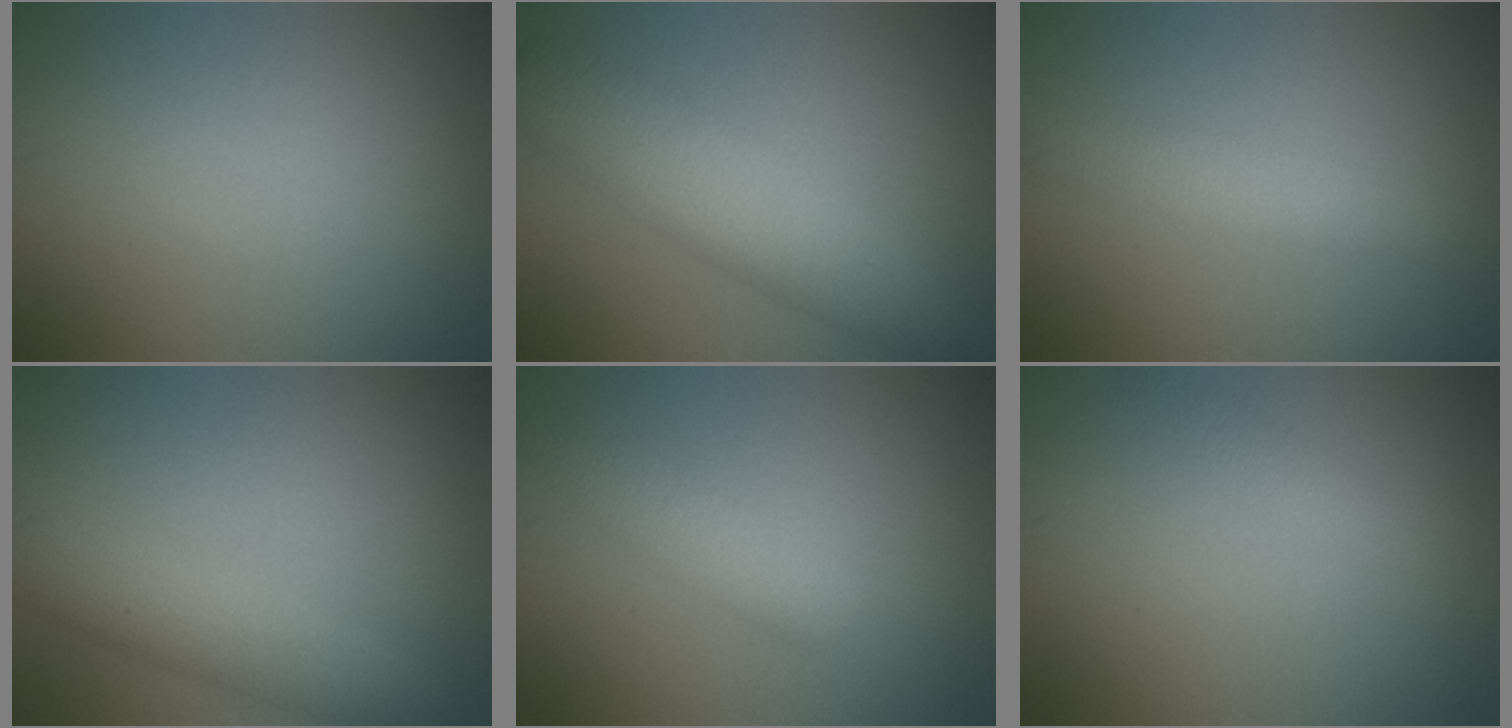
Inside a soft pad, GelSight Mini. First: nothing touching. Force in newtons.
{"total": 6.2, "press": 6.2, "slide": 0.1}
{"total": 2.7, "press": 2.7, "slide": 0.0}
{"total": 4.0, "press": 4.0, "slide": 0.1}
{"total": 2.6, "press": 2.6, "slide": 0.1}
{"total": 1.3, "press": 1.3, "slide": 0.1}